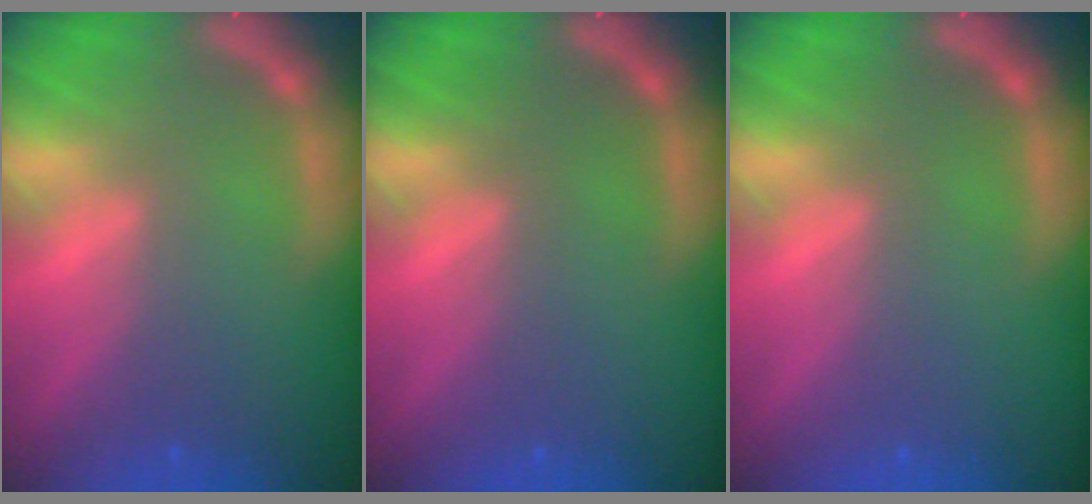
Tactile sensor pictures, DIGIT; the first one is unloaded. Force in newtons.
{"total": 0.0}
{"total": 0.0}